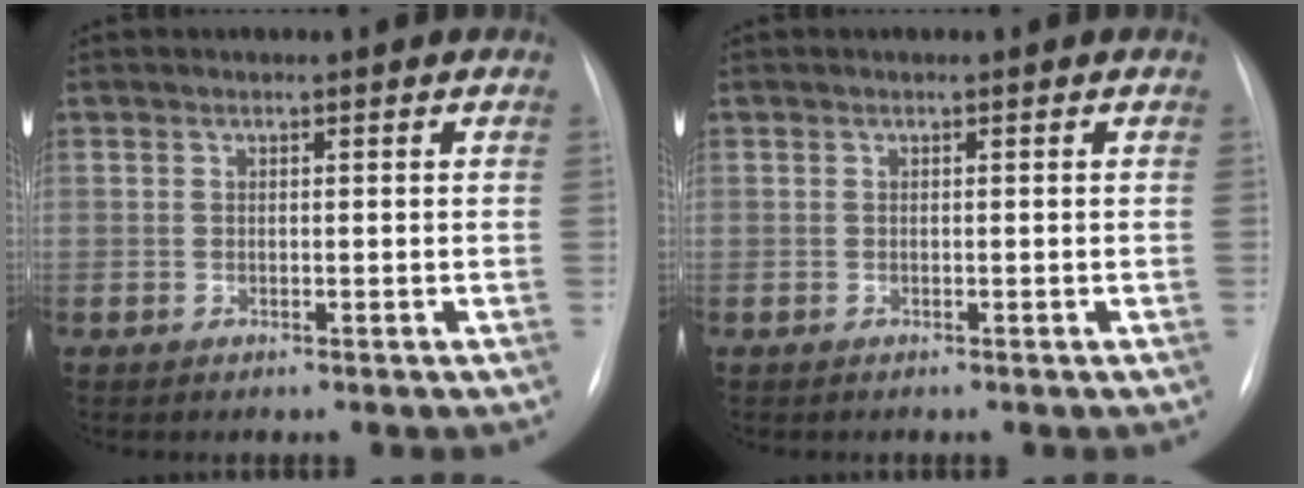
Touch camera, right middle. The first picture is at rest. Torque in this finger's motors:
{"motor_torque": [-0.28, -0.03, 0.02, 0.00]}